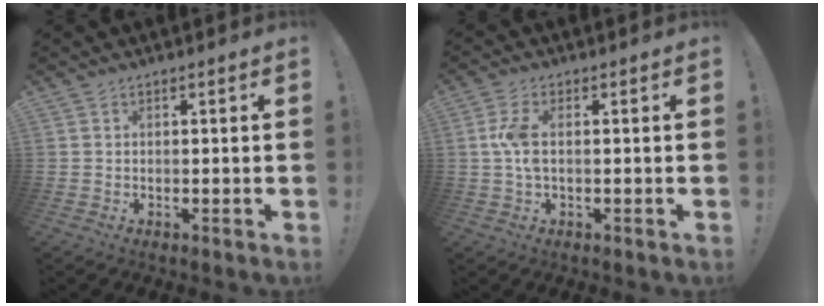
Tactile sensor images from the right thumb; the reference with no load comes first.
{"total": 6.0, "force": [0.1, 2.5, 5.4], "torque": [-0.119, 0.003, -0.002]}